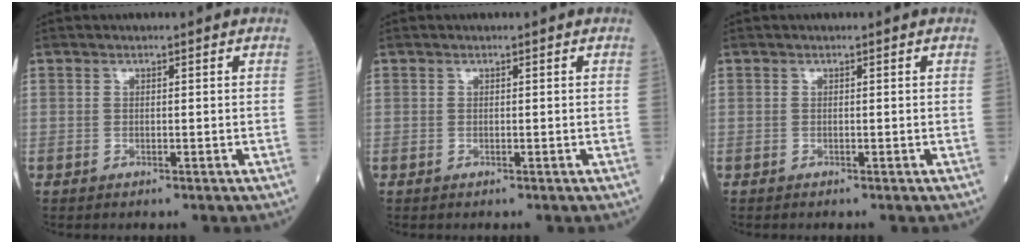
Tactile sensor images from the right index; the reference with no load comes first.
{"total": 0.0}
{"total": 0.0}